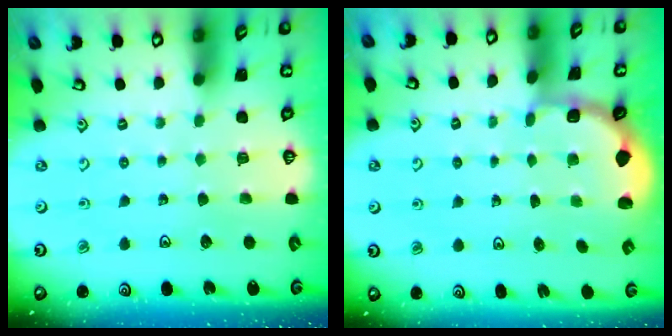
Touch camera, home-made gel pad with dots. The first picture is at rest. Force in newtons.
{"total": 1.8, "press": 1.6, "slide": 0.7}